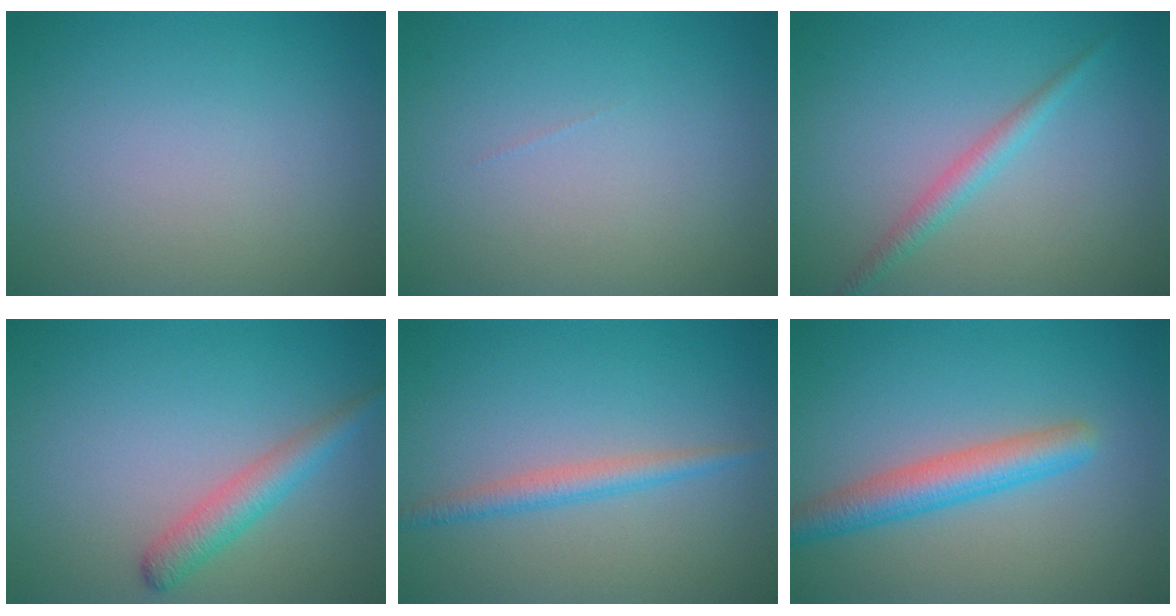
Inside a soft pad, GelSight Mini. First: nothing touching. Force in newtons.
{"total": 0.0}
{"total": 1.8, "press": 1.8, "slide": 0.0}
{"total": 2.8, "press": 2.8, "slide": 0.1}
{"total": 2.1, "press": 2.1, "slide": 0.0}
{"total": 4.1, "press": 4.1, "slide": 0.1}